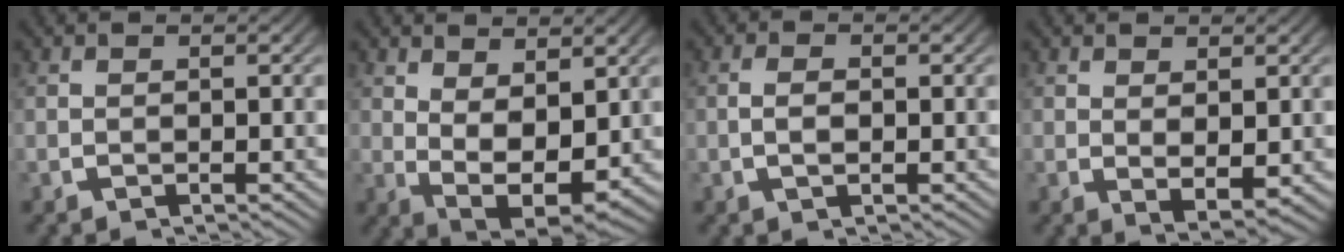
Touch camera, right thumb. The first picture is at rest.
{"total": 6.9, "force": [-0.5, 4.5, 5.3], "torque": [-0.106, -0.043, 0.010]}
{"total": 1.6, "force": [-0.2, 0.8, 1.3], "torque": [-0.028, -0.003, -0.003]}
{"total": 2.6, "force": [0.4, 1.5, 2.1], "torque": [-0.037, -0.014, 0.017]}